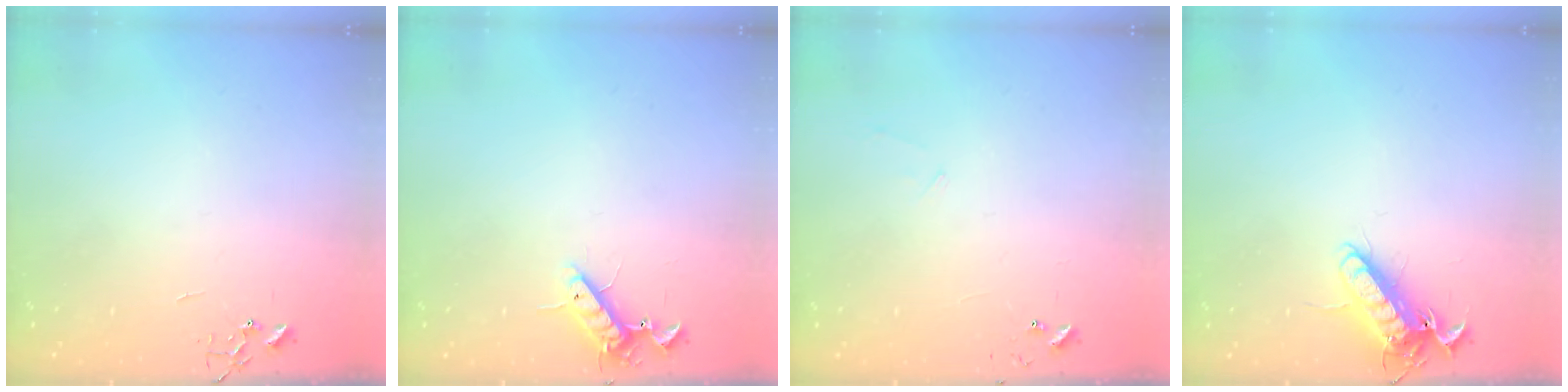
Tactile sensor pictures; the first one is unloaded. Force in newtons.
{"total": 10.0, "press": 9.8, "slide": 1.5}
{"total": 5.4, "press": 5.4, "slide": 0.4}
{"total": 13.3, "press": 13.2, "slide": 1.8}